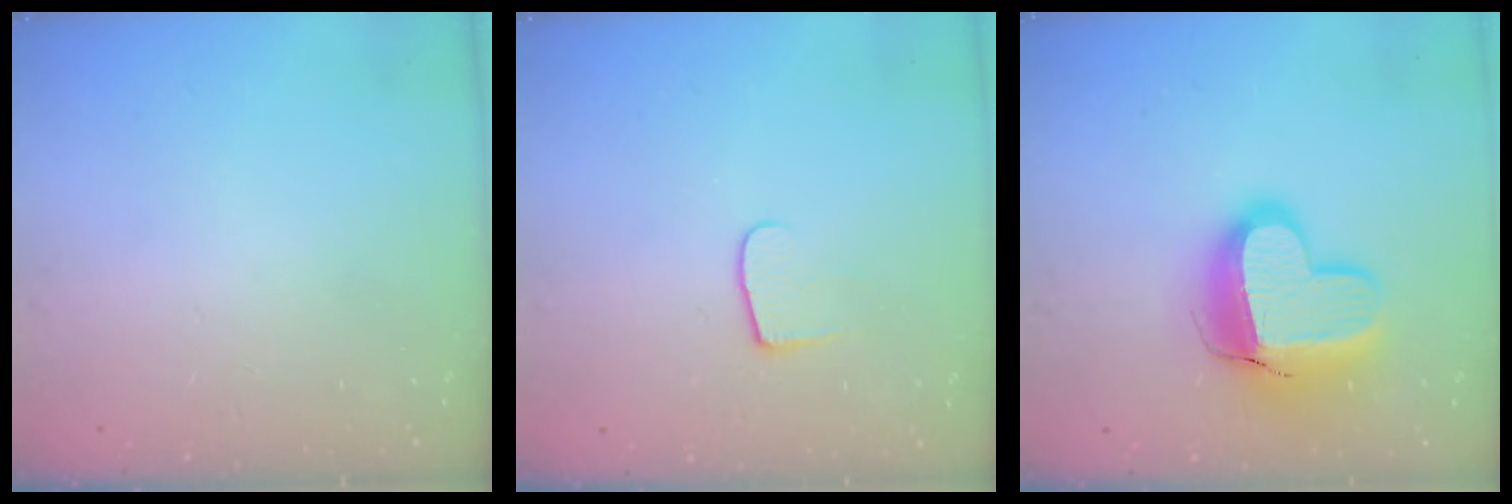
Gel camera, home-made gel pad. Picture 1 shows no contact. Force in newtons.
{"total": 6.1, "press": 6.0, "slide": 0.6}
{"total": 17.3, "press": 17.2, "slide": 1.3}